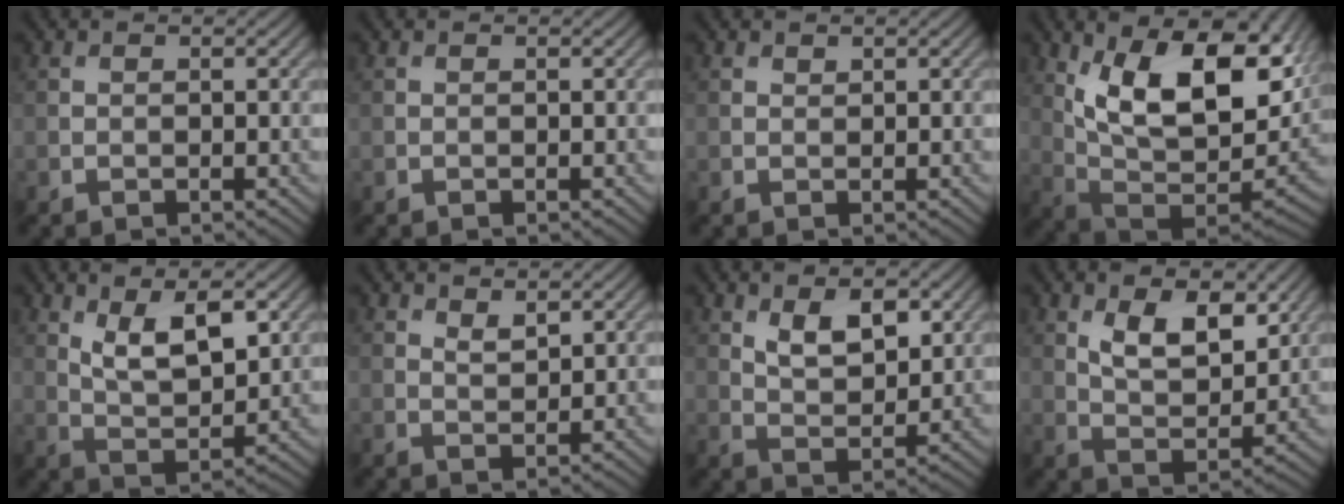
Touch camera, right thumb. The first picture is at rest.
{"total": 0.0}
{"total": 0.5, "force": [0.5, 0.2, 0.1], "torque": [0.002, -0.002, 0.011]}
{"total": 17.9, "force": [7.0, 8.5, 14.1], "torque": [-0.244, 0.007, 0.122]}
{"total": 7.8, "force": [3.4, 3.2, 6.3], "torque": [-0.118, -0.003, 0.065]}
{"total": 1.8, "force": [1.4, 0.6, 1.0], "torque": [-0.022, -0.005, 0.030]}
{"total": 6.1, "force": [2.8, 3.1, 4.4], "torque": [-0.081, -0.008, 0.053]}
{"total": 7.5, "force": [3.6, 3.6, 5.6], "torque": [-0.104, -0.013, 0.065]}